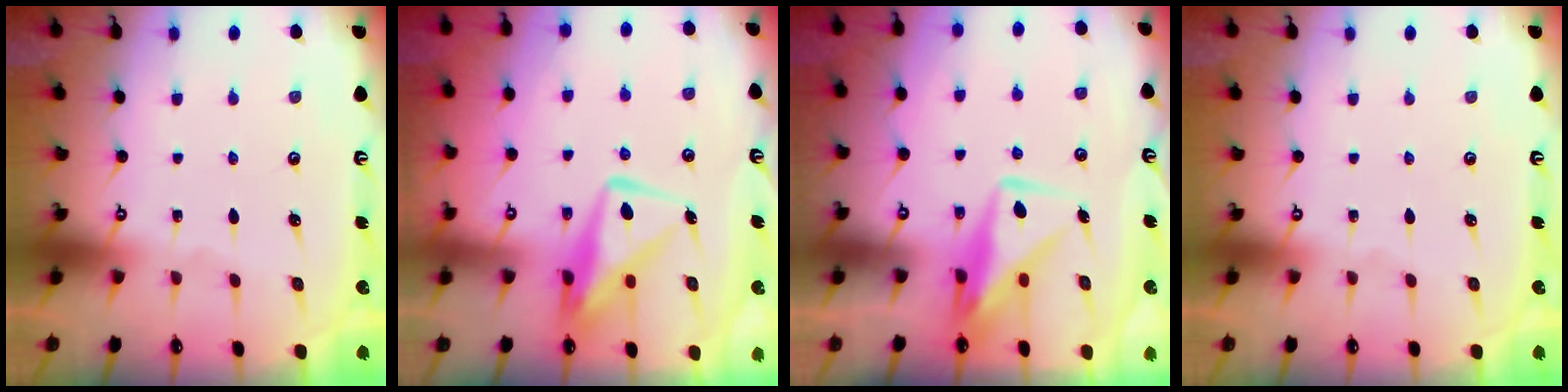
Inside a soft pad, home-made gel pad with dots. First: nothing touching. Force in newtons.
{"total": 10.8, "press": 10.8, "slide": 1.0}
{"total": 10.6, "press": 10.6, "slide": 0.9}
{"total": 0.0}